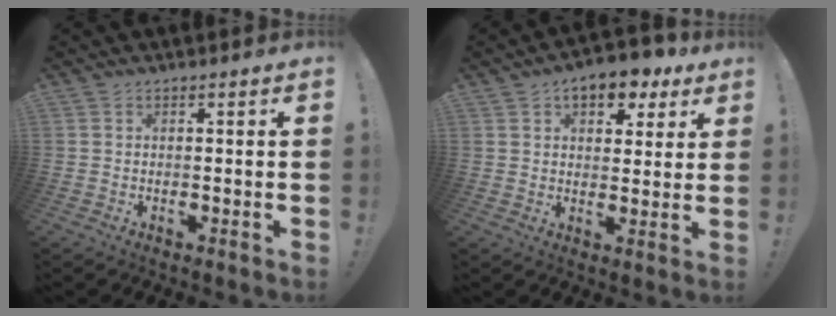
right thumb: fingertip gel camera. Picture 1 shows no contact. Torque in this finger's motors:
{"motor_torque": [0.49, 2.66, 0.43, -0.02, 0.06]}